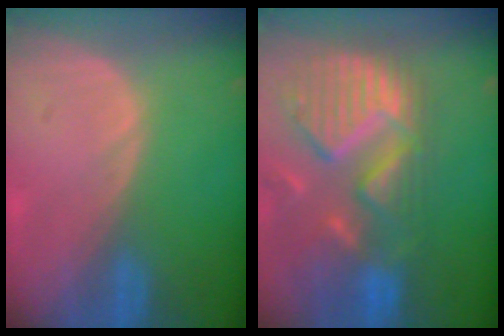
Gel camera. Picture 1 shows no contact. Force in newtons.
{"total": 13.5, "press": 11.4, "slide": 7.2}